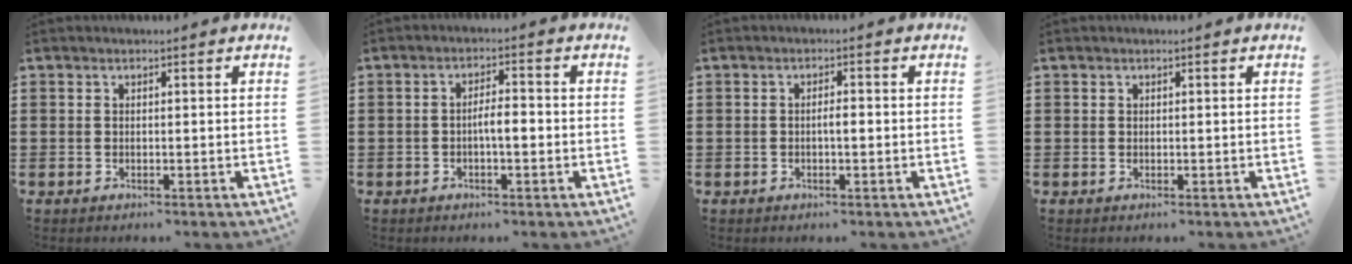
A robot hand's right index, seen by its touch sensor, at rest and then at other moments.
{"total": 3.3, "force": [-0.7, 0.9, 3.1], "torque": [-0.055, 0.004, -0.014]}
{"total": 1.8, "force": [-0.3, 0.4, 1.7], "torque": [-0.031, 0.000, -0.005]}
{"total": 0.0}